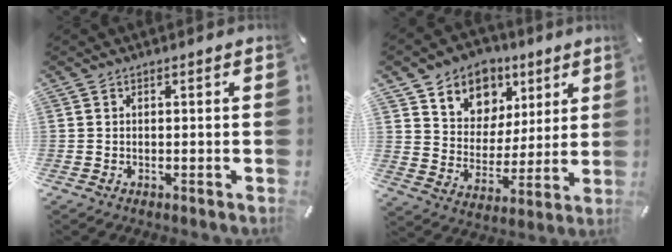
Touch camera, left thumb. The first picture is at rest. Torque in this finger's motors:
{"motor_torque": [1.72, 1.72, 1.39, -1.38, 0.05]}